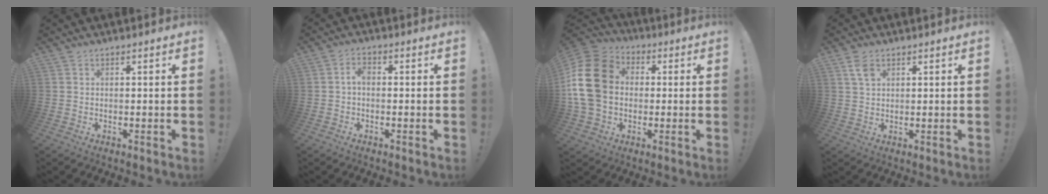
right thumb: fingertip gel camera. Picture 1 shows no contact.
{"total": 2.8, "force": [-0.5, 1.4, 2.4], "torque": [-0.050, 0.013, -0.009]}
{"total": 18.9, "force": [1.5, 14.3, 12.2], "torque": [-0.224, 0.018, 0.032]}
{"total": 4.1, "force": [2.2, 2.1, 2.8], "torque": [-0.048, -0.005, 0.040]}